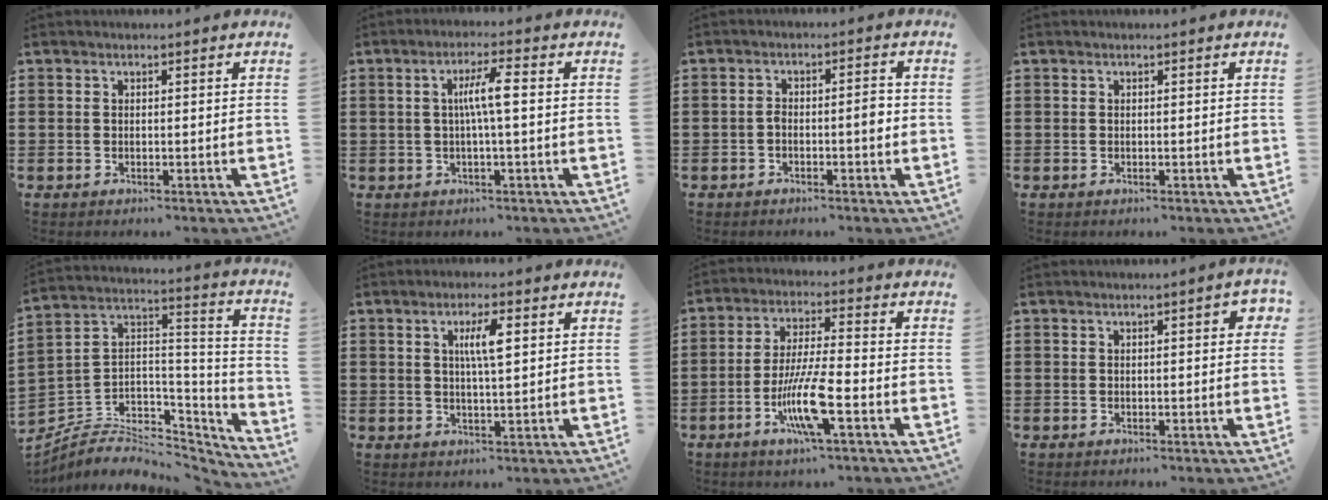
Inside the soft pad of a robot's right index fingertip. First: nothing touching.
{"total": 4.7, "force": [0.2, 0.3, 4.7], "torque": [-0.089, 0.001, -0.003]}
{"total": 2.8, "force": [-0.8, 0.6, 2.7], "torque": [-0.048, 0.003, -0.016]}
{"total": 0.0}
{"total": 5.6, "force": [-3.3, 3.9, 2.2], "torque": [-0.057, -0.004, -0.064]}
{"total": 4.7, "force": [1.3, 0.9, 4.4], "torque": [-0.091, 0.009, 0.017]}
{"total": 9.8, "force": [-3.7, 1.4, 8.9], "torque": [-0.183, -0.015, -0.073]}
{"total": 1.5, "force": [0.3, 0.3, 1.5], "torque": [-0.029, 0.003, 0.004]}